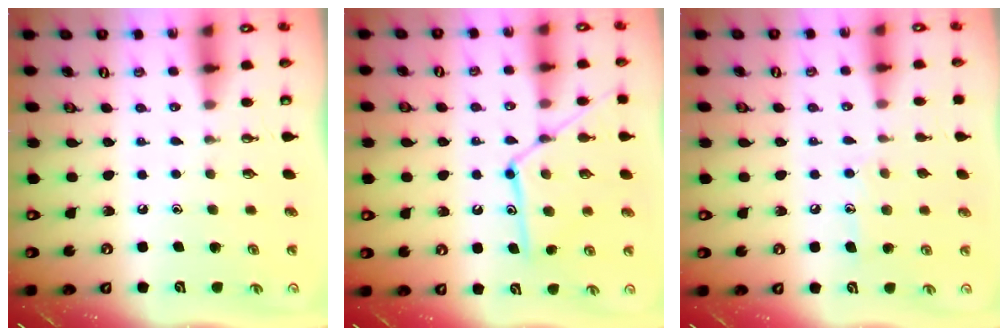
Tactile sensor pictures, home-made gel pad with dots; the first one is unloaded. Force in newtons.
{"total": 13.9, "press": 13.8, "slide": 0.9}
{"total": 7.8, "press": 7.7, "slide": 0.5}